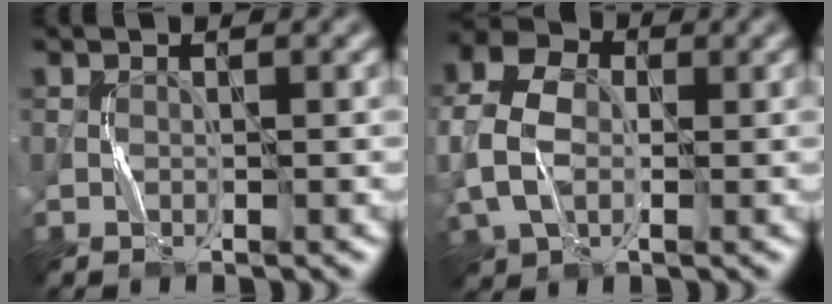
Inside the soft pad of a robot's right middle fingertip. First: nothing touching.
{"total": 7.3, "force": [-0.1, 5.4, 4.9], "torque": [-0.137, 0.006, -0.006]}